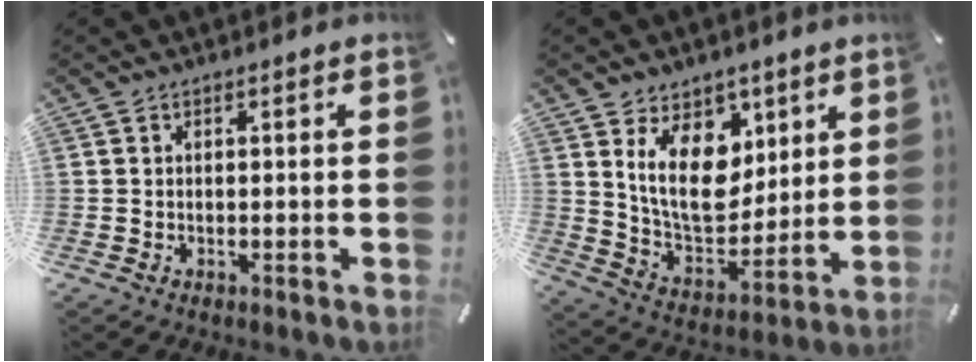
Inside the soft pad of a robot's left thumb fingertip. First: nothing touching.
{"total": 14.5, "force": [5.7, 10.4, 8.4], "torque": [-0.156, -0.033, 0.108]}